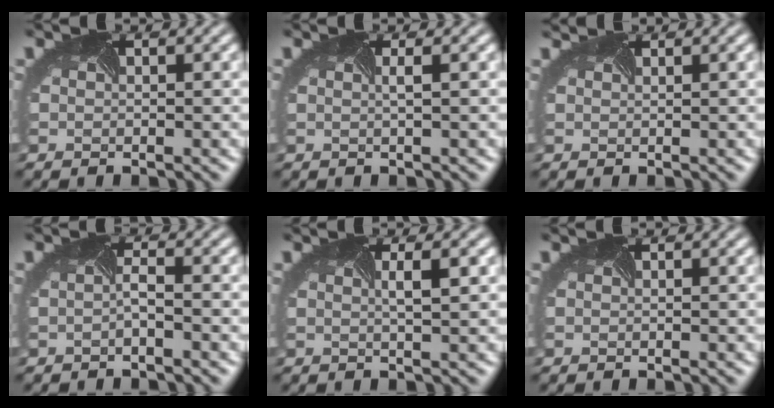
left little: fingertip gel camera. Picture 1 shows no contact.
{"total": 1.1, "force": [0.2, 0.4, 1.1], "torque": [-0.007, -0.002, -0.010]}
{"total": 1.8, "force": [1.7, 0.3, 0.5], "torque": [-0.009, 0.004, 0.009]}
{"total": 1.0, "force": [-0.7, -0.1, 0.7], "torque": [-0.019, -0.005, -0.015]}
{"total": 1.8, "force": [0.3, 0.4, 1.7], "torque": [-0.014, 0.005, 0.000]}
{"total": 0.0}